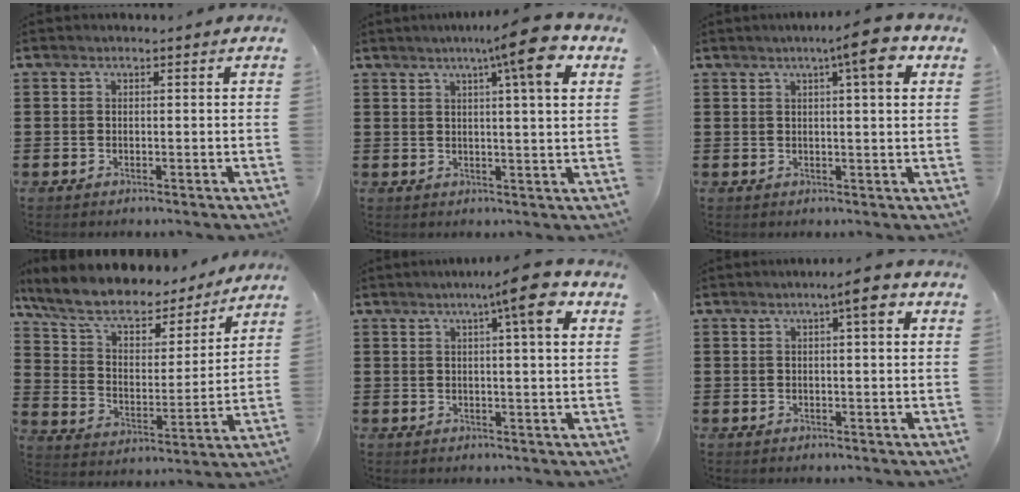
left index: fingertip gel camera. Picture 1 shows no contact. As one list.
[{"total": 9.2, "force": [5.2, 0.5, 7.6], "torque": [-0.120, -0.013, 0.077]}, {"total": 7.5, "force": [3.7, 1.1, 6.4], "torque": [-0.093, -0.005, 0.053]}, {"total": 9.5, "force": [8.1, 3.3, 3.9], "torque": [-0.112, -0.047, 0.141]}, {"total": 8.2, "force": [4.3, 0.7, 6.9], "torque": [-0.105, -0.009, 0.062]}, {"total": 4.1, "force": [1.8, 0.8, 3.6], "torque": [-0.051, -0.001, 0.023]}]